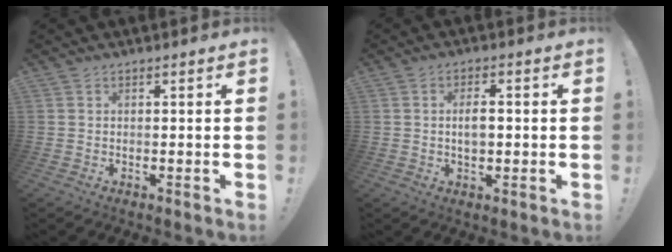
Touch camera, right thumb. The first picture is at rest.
{"total": 4.4, "force": [-0.1, 2.3, 3.7], "torque": [-0.053, -0.001, -0.009]}